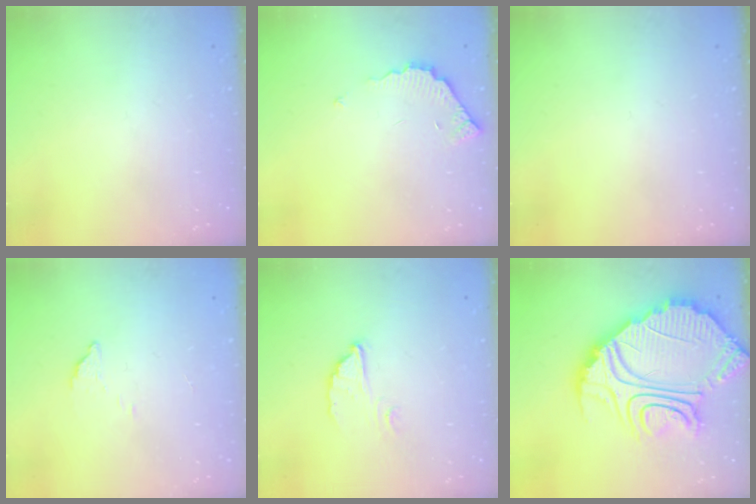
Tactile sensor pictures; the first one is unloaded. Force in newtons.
{"total": 4.6, "press": 4.6, "slide": 0.4}
{"total": 0.0}
{"total": 2.8, "press": 2.7, "slide": 0.3}
{"total": 4.0, "press": 4.0, "slide": 0.1}
{"total": 27.9, "press": 27.8, "slide": 2.5}